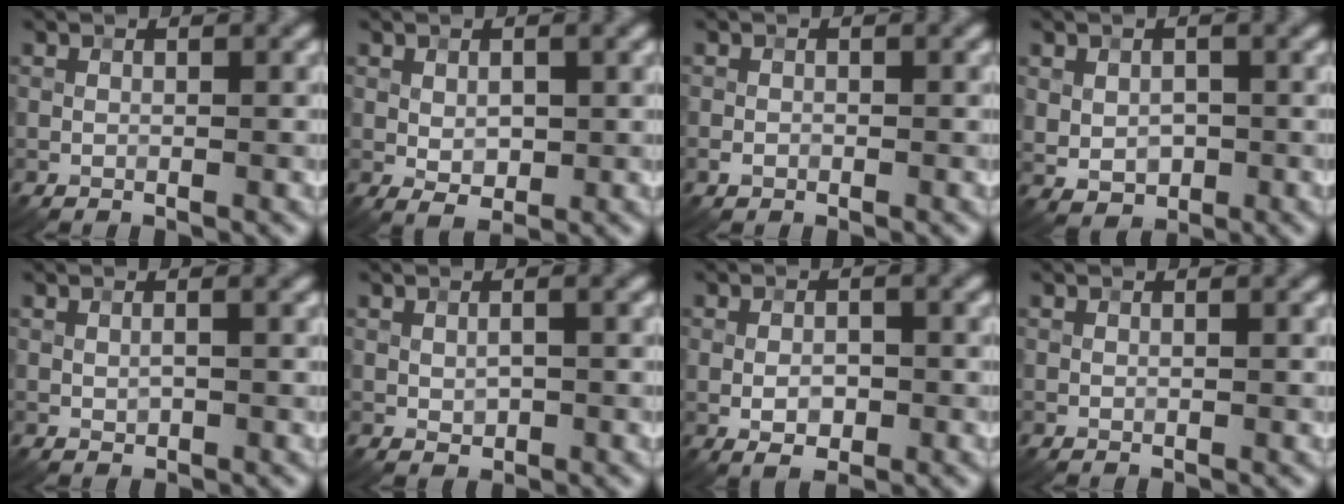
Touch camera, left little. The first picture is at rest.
{"total": 2.2, "force": [0.1, 1.2, 1.8], "torque": [-0.034, -0.003, 0.006]}
{"total": 0.8, "force": [-0.4, 0.6, 0.4], "torque": [-0.005, -0.001, -0.007]}
{"total": 2.7, "force": [-0.1, 2.0, 1.8], "torque": [-0.034, -0.006, 0.003]}
{"total": 0.6, "force": [0.1, 0.2, 0.6], "torque": [-0.014, 0.000, 0.002]}
{"total": 1.1, "force": [0.0, 0.6, 0.9], "torque": [-0.015, -0.002, 0.003]}
{"total": 2.6, "force": [-0.6, 1.4, 2.1], "torque": [-0.038, 0.000, -0.007]}
{"total": 0.0}